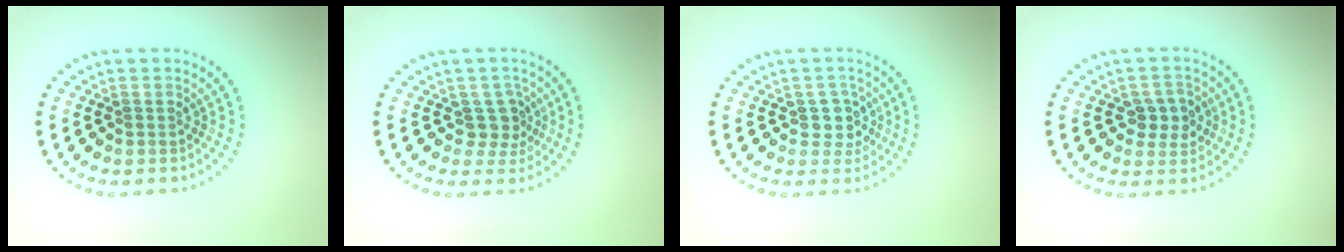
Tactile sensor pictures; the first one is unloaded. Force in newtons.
{"total": 2.5, "press": 1.9, "slide": 1.6}
{"total": 2.4, "press": 2.0, "slide": 1.3}
{"total": 2.6, "press": 2.5, "slide": 0.8}